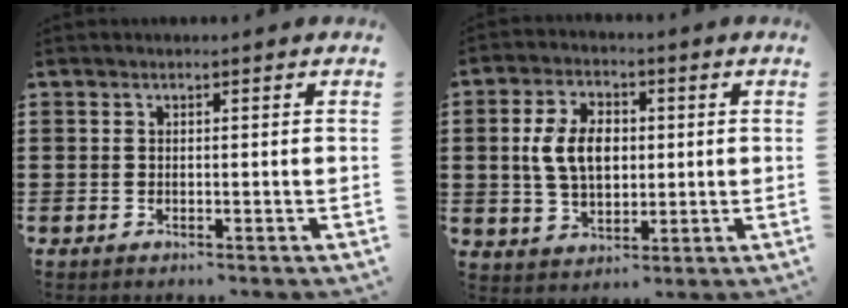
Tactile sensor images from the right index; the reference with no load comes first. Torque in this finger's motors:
{"motor_torque": [1.23, 0.50, 0.48, 0.20]}